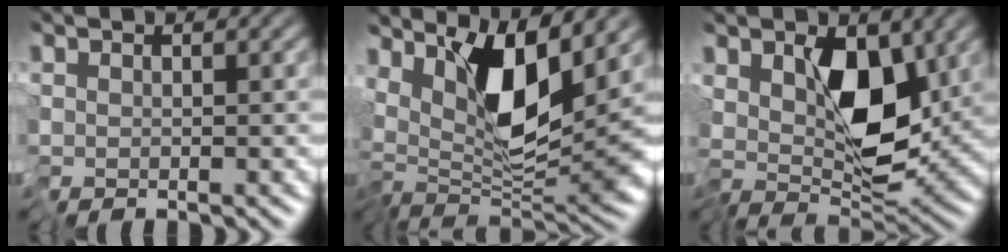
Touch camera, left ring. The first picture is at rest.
{"total": 8.7, "force": [3.1, 2.2, 7.9], "torque": [-0.132, -0.016, 0.055]}
{"total": 6.7, "force": [0.9, 3.1, 5.8], "torque": [-0.091, -0.023, 0.017]}